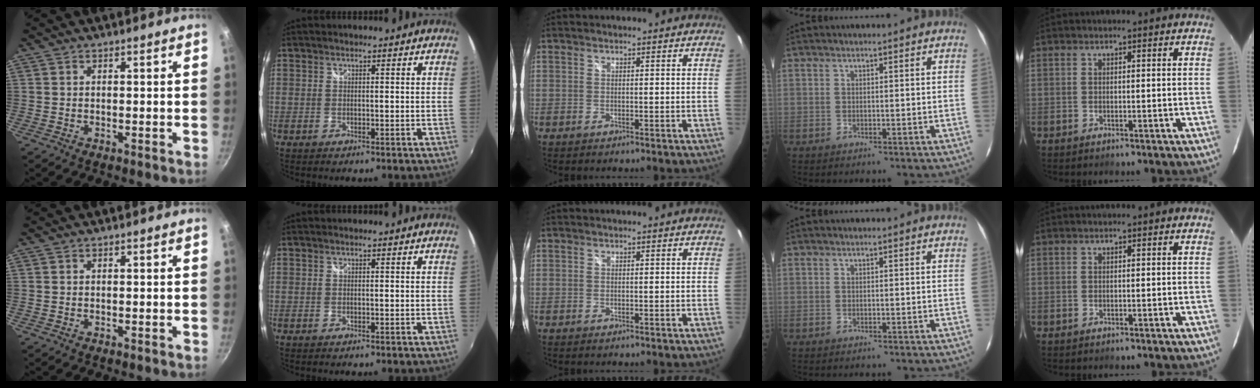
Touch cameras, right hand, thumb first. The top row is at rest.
{}